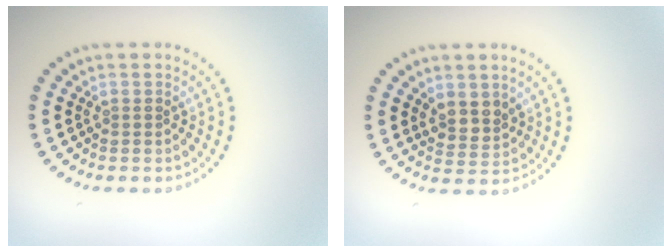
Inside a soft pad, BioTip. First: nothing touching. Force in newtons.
{"total": 2.2, "press": 1.9, "slide": 1.2}